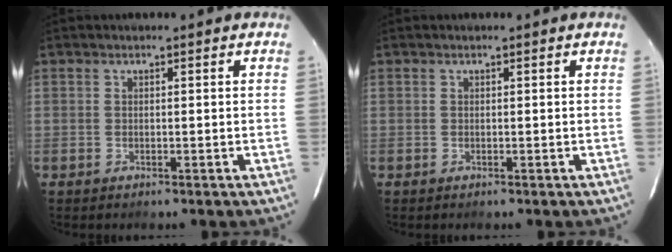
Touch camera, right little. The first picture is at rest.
{"total": 0.0}